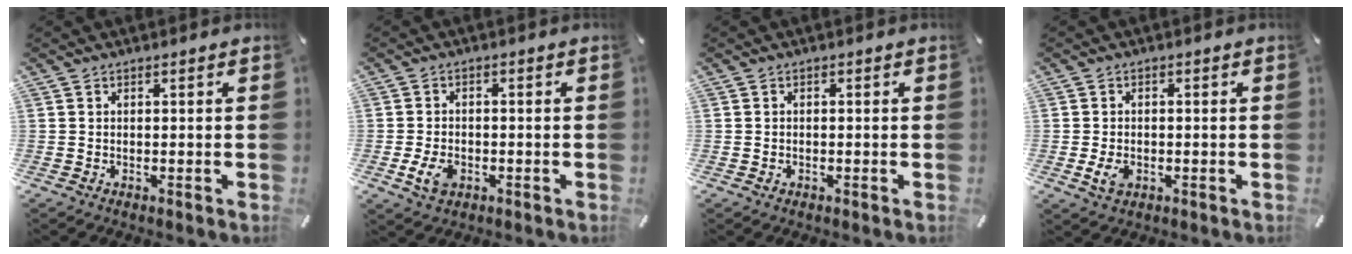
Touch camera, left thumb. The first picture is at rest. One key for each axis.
{"total": 5.1, "fx": -1.7, "fy": 3.7, "fz": 3.1, "tx": -0.078, "ty": 0.001, "tz": -0.034}
{"total": 0.8, "fx": -0.2, "fy": 0.7, "fz": 0.3, "tx": -0.005, "ty": 0.003, "tz": -0.006}
{"total": 3.7, "fx": -1.0, "fy": 2.7, "fz": 2.4, "tx": -0.046, "ty": -0.004, "tz": -0.020}